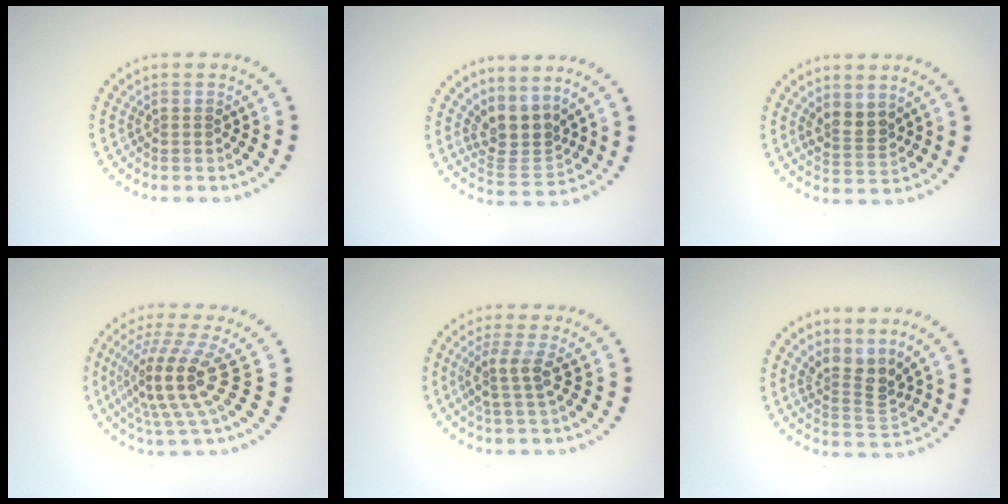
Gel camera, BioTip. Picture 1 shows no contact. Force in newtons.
{"total": 3.3, "press": 2.5, "slide": 2.2}
{"total": 2.5, "press": 2.3, "slide": 1.1}
{"total": 5.3, "press": 3.9, "slide": 3.5}
{"total": 2.6, "press": 2.0, "slide": 1.8}
{"total": 3.3, "press": 2.2, "slide": 2.4}